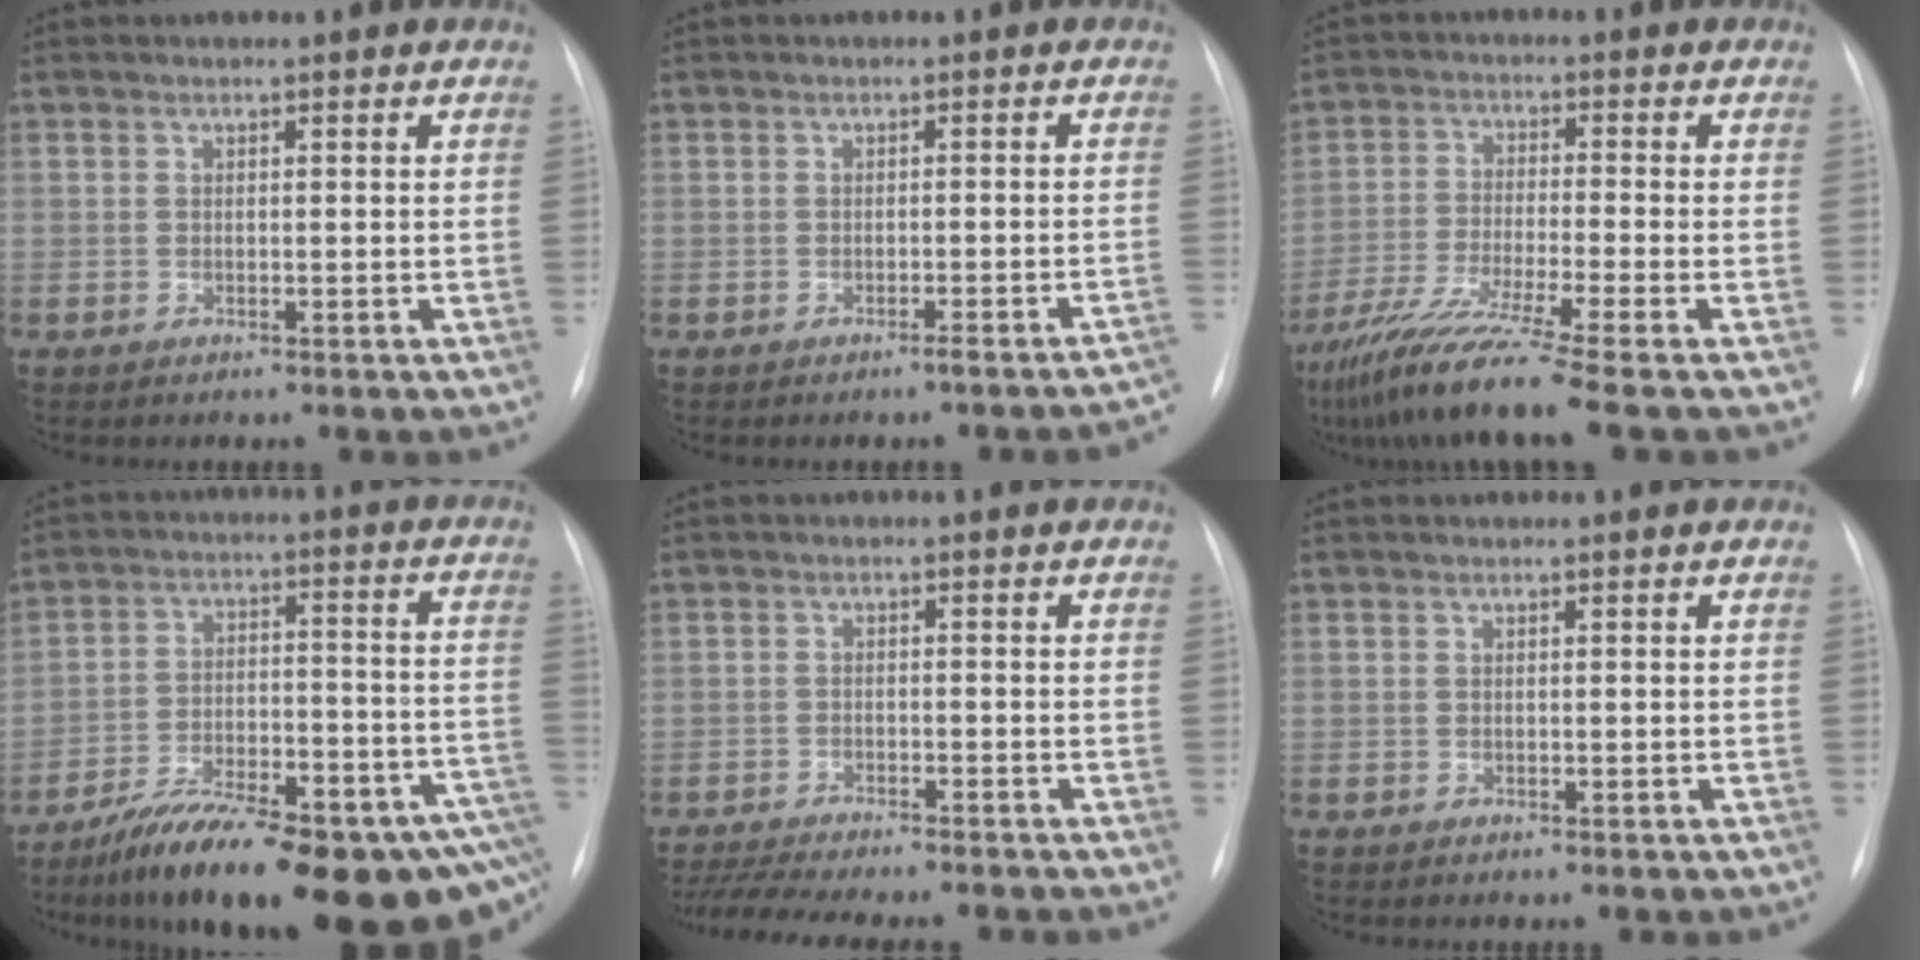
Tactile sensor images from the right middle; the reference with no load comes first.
{"total": 5.2, "force": [-4.6, -0.3, 2.6], "torque": [-0.014, 0.007, -0.054]}
{"total": 12.0, "force": [-9.1, -2.0, 7.5], "torque": [-0.137, -0.050, -0.158]}
{"total": 24.5, "force": [-17.3, 5.9, 16.3], "torque": [-0.176, 0.019, -0.254]}
{"total": 12.2, "force": [-10.7, 1.5, 5.6], "torque": [-0.082, -0.008, -0.152]}
{"total": 0.0}